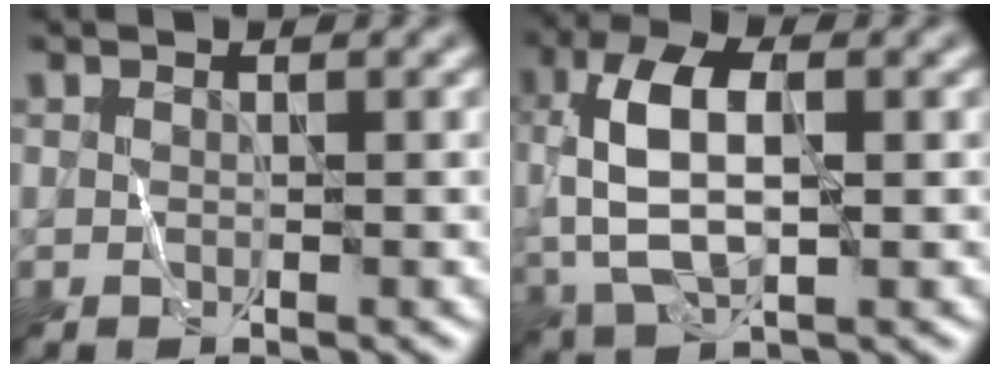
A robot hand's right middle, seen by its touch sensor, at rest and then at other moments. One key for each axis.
{"total": 7.1, "fx": 0.4, "fy": 3.5, "fz": 6.1, "tx": -0.133, "ty": 0.012, "tz": 0.003}